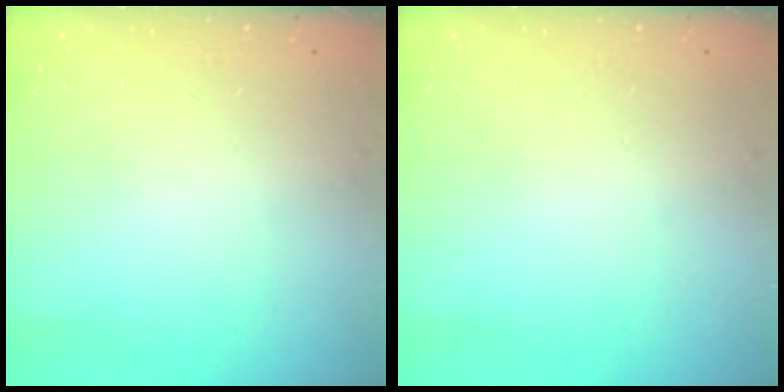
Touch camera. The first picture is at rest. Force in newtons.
{"total": 0.0}